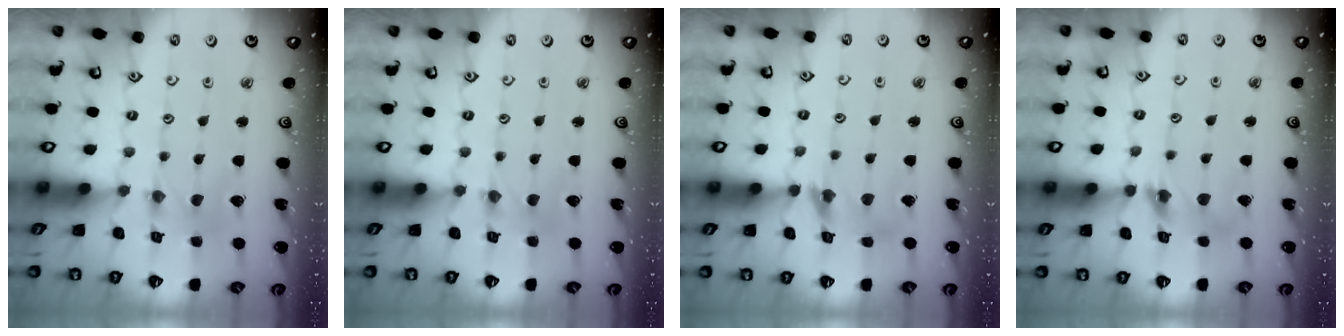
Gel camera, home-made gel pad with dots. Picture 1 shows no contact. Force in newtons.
{"total": 0.0}
{"total": 7.2, "press": 7.2, "slide": 0.7}
{"total": 9.1, "press": 9.1, "slide": 0.8}